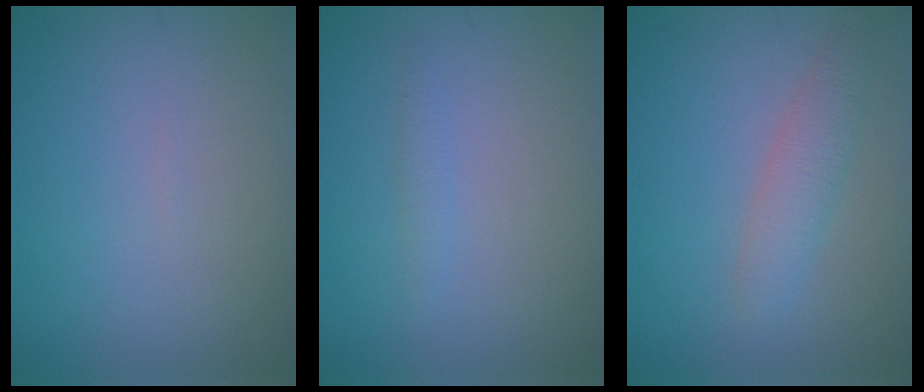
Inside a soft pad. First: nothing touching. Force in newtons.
{"total": 0.8, "press": 0.8, "slide": 0.1}
{"total": 2.6, "press": 2.6, "slide": 0.2}